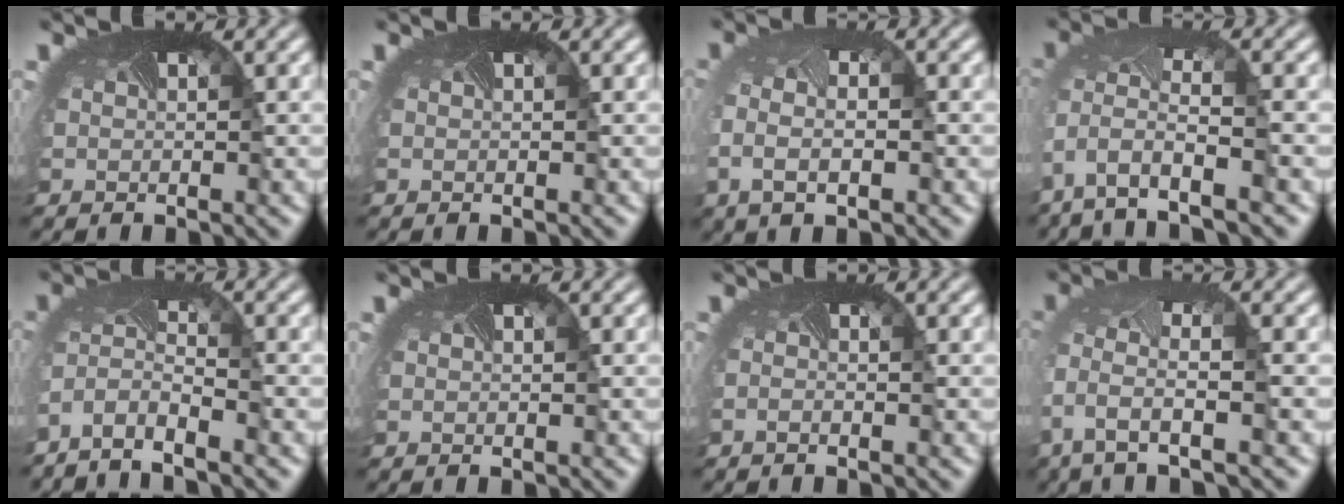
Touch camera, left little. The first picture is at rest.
{"total": 0.0}
{"total": 3.4, "force": [-0.9, 1.8, 2.7], "torque": [-0.078, -0.015, -0.008]}
{"total": 5.8, "force": [-3.1, 2.1, 4.4], "torque": [-0.125, -0.028, -0.053]}
{"total": 3.4, "force": [-3.1, 0.2, 1.2], "torque": [-0.045, -0.018, -0.063]}
{"total": 0.0}
{"total": 0.8, "force": [-0.7, -0.2, 0.0], "torque": [-0.005, -0.011, -0.010]}
{"total": 4.2, "force": [-1.9, 1.5, 3.4], "torque": [-0.102, -0.018, -0.037]}